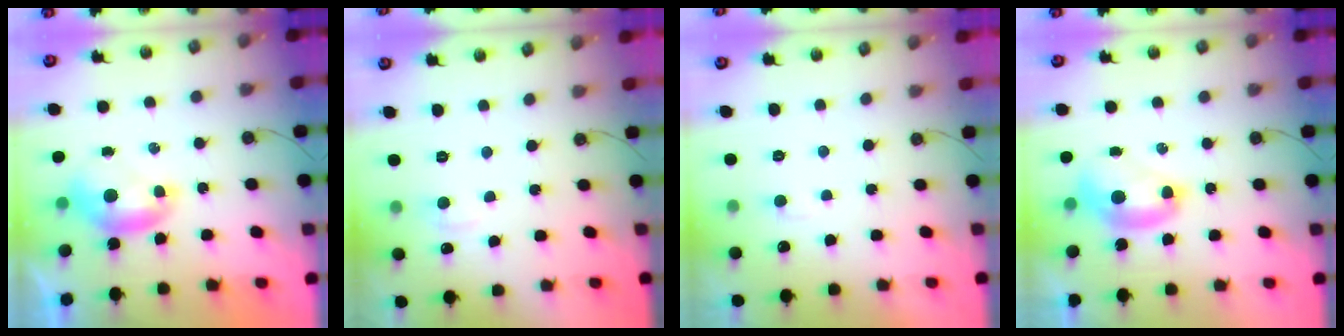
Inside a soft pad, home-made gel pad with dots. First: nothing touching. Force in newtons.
{"total": 2.4, "press": 2.3, "slide": 0.5}
{"total": 3.6, "press": 3.5, "slide": 0.3}
{"total": 2.7, "press": 2.7, "slide": 0.1}